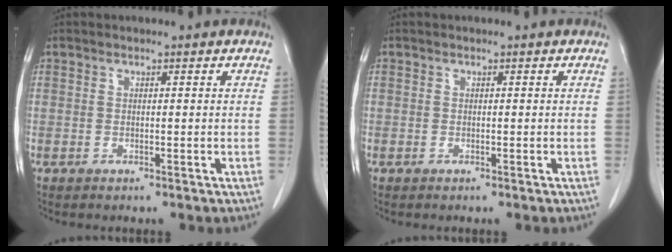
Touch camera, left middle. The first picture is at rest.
{"total": 0.0}